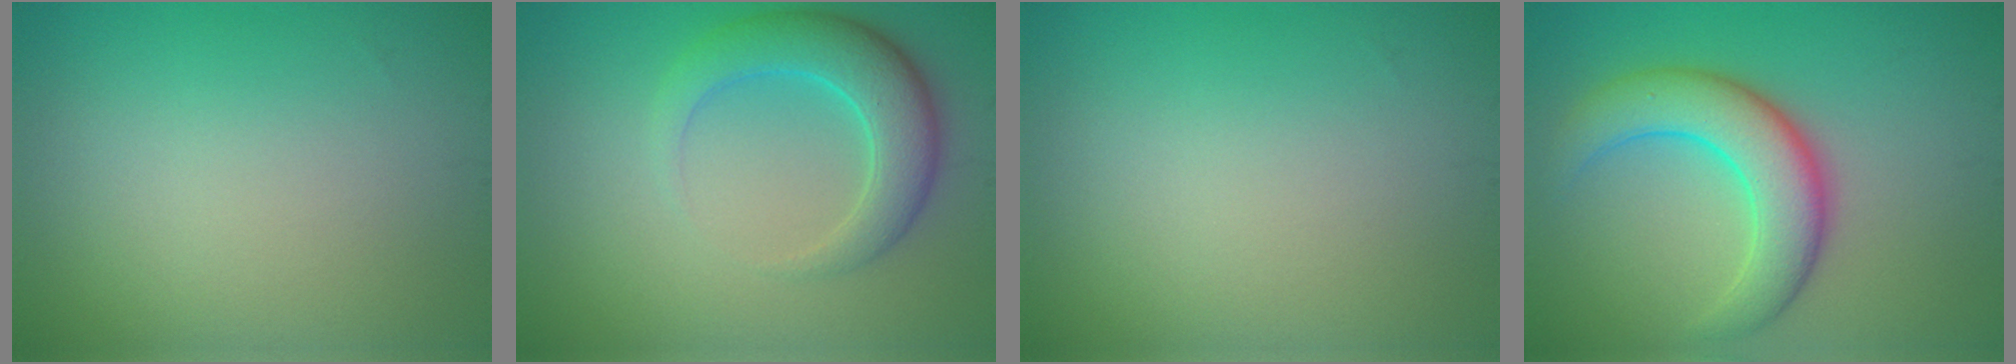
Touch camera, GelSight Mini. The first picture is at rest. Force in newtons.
{"total": 5.0, "press": 5.0, "slide": 0.2}
{"total": 0.0}
{"total": 6.3, "press": 6.3, "slide": 0.2}